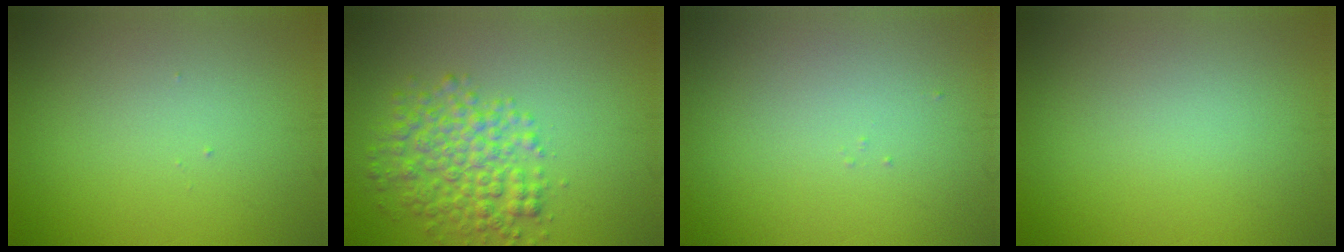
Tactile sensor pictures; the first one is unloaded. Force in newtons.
{"total": 5.2, "press": 5.2, "slide": 0.0}
{"total": 0.0}
{"total": 0.0}